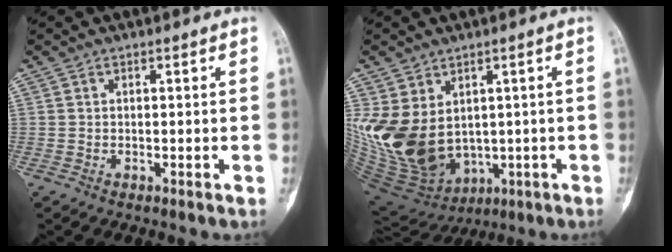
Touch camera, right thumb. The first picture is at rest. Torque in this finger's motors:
{"motor_torque": [-0.89, 2.30, 2.17, 0.26, 0.54]}